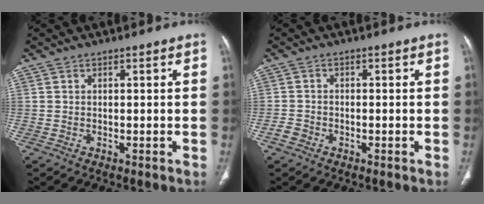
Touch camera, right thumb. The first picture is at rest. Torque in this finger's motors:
{"motor_torque": [-0.07, -0.20, -0.26, 0.01, 0.02]}